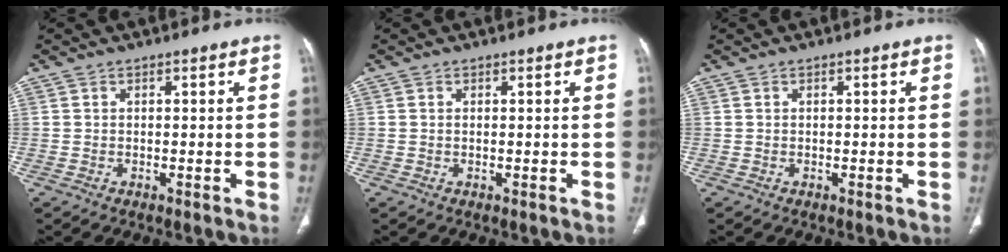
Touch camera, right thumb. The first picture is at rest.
{"total": 0.0}
{"total": 0.0}